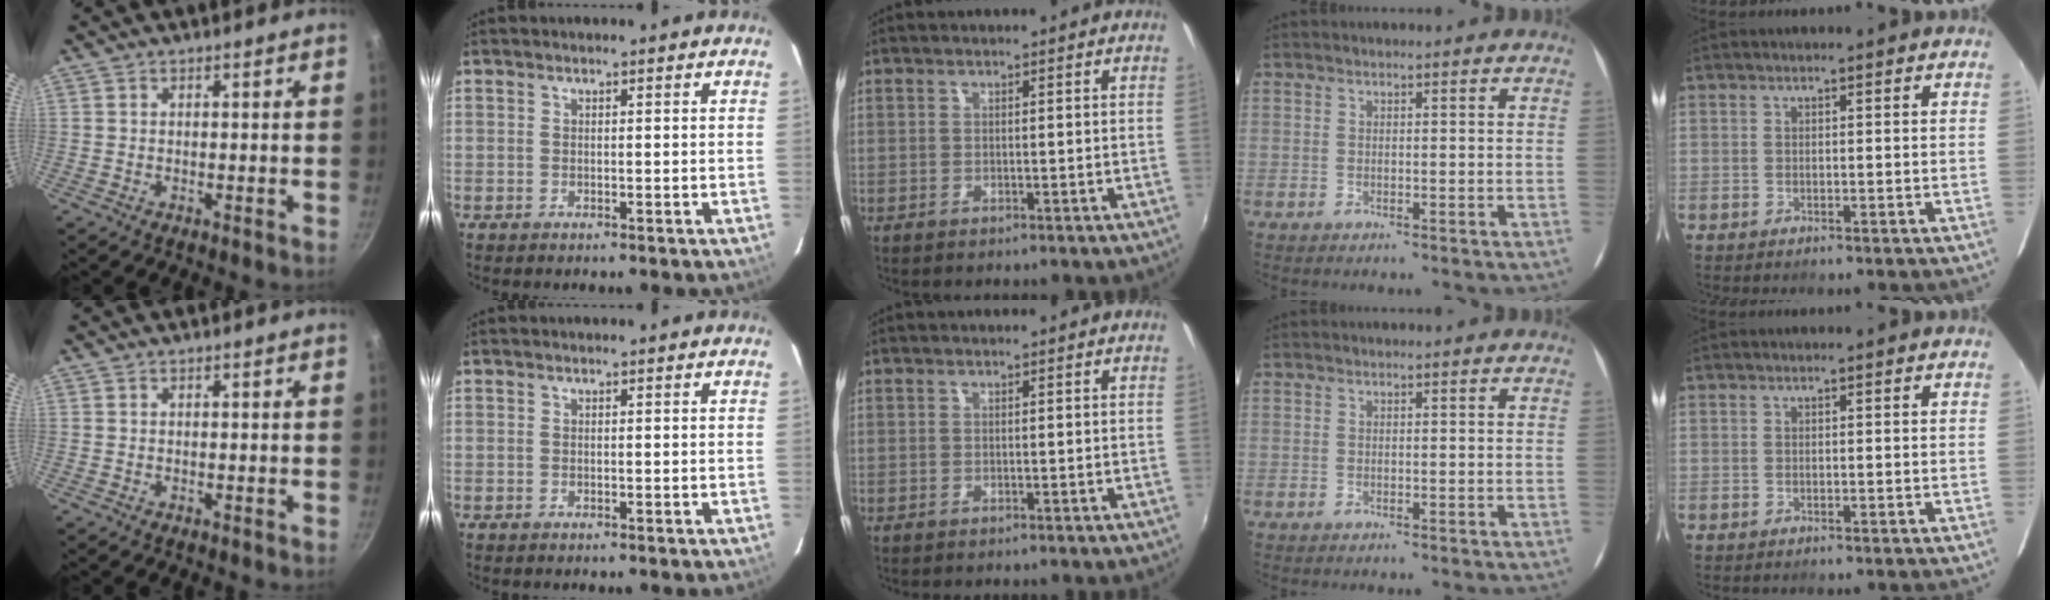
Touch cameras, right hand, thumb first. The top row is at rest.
{}